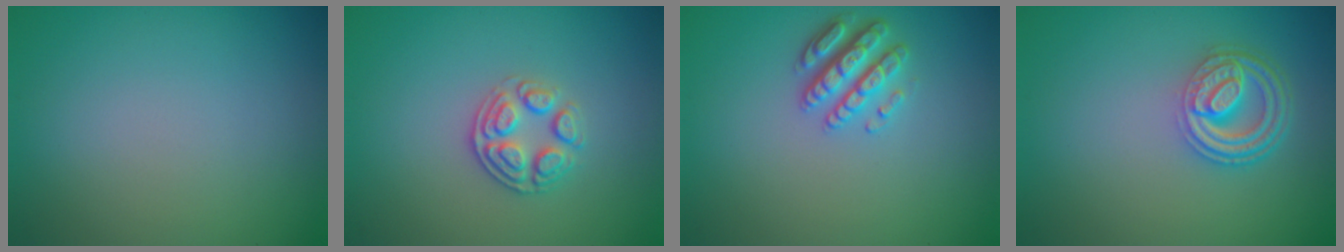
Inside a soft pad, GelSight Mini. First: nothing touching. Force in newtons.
{"total": 2.6, "press": 2.4, "slide": 1.1}
{"total": 2.9, "press": 2.8, "slide": 1.1}
{"total": 4.6, "press": 3.4, "slide": 3.0}